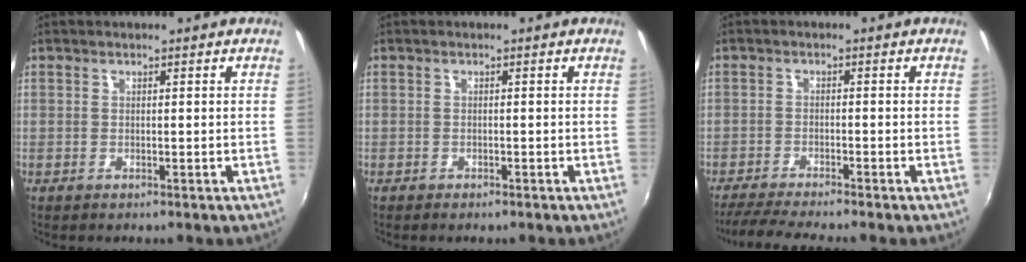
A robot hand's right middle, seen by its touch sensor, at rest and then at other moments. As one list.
[{"total": 1.0, "force": [-0.9, 0.3, 0.4], "torque": [-0.011, -0.003, -0.014]}, {"total": 6.9, "force": [-6.2, -0.7, 2.8], "torque": [-0.075, -0.018, -0.105]}]